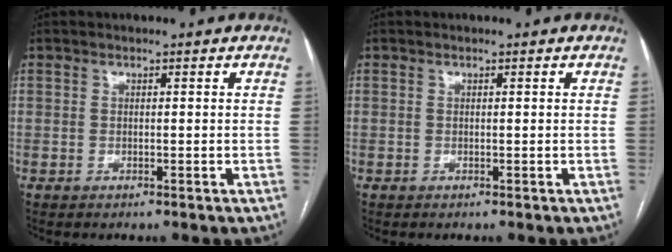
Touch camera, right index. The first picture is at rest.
{"total": 0.0}